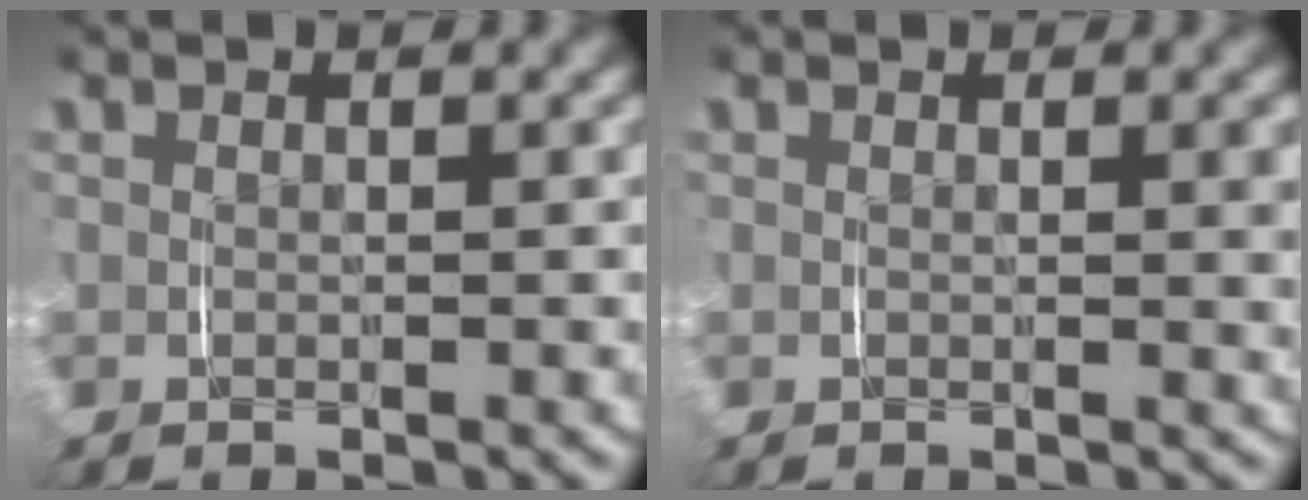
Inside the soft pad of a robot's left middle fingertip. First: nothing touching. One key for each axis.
{"total": 1.2, "fx": 0.4, "fy": -0.1, "fz": 1.1, "tx": -0.011, "ty": -0.003, "tz": 0.005}